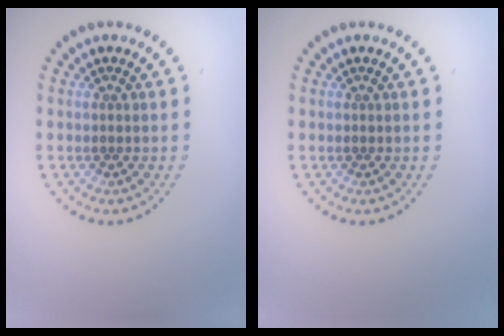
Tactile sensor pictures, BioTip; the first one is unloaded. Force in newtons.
{"total": 0.0}